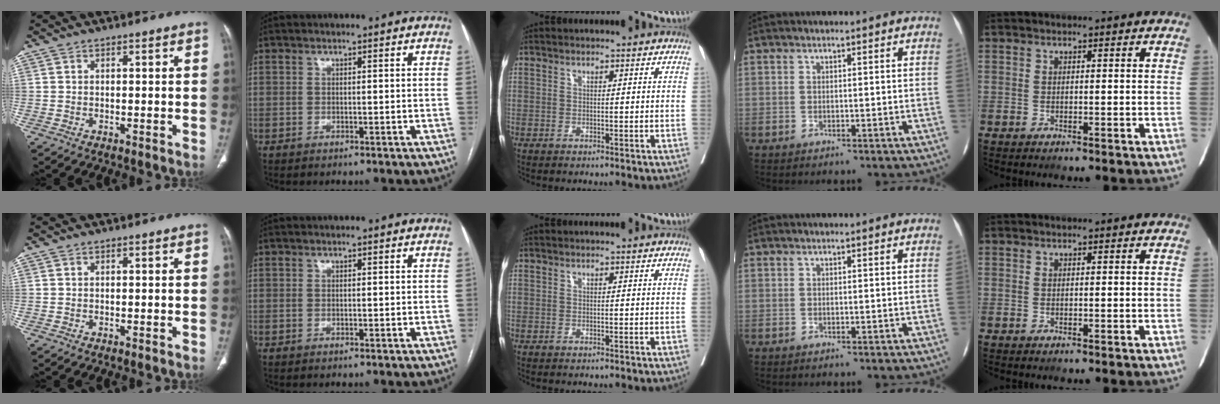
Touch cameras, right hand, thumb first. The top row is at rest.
{}